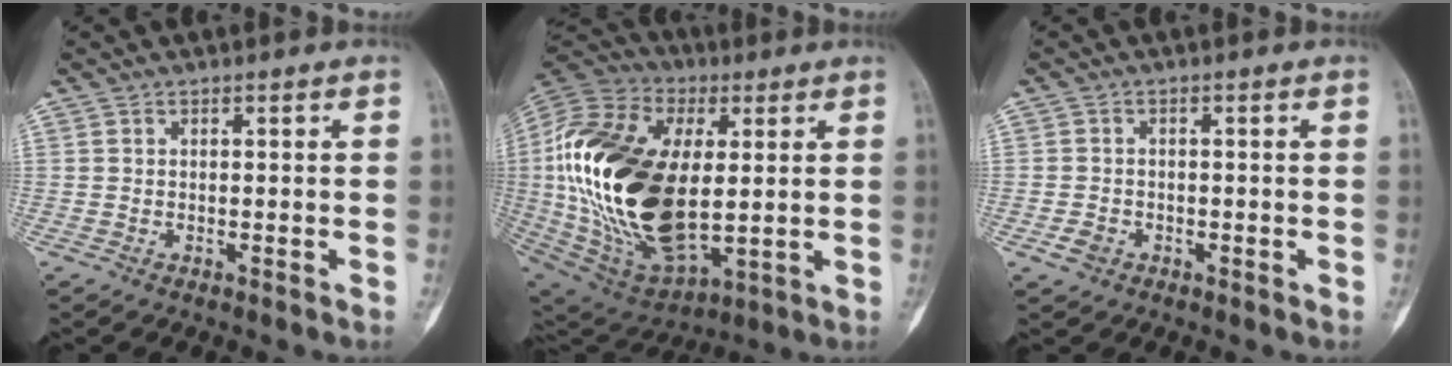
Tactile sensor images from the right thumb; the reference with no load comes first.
{"total": 32.6, "force": [2.1, 18.0, 27.1], "torque": [-0.561, -0.013, 0.050]}
{"total": 2.3, "force": [-1.1, 1.9, 0.7], "torque": [-0.008, 0.008, -0.017]}